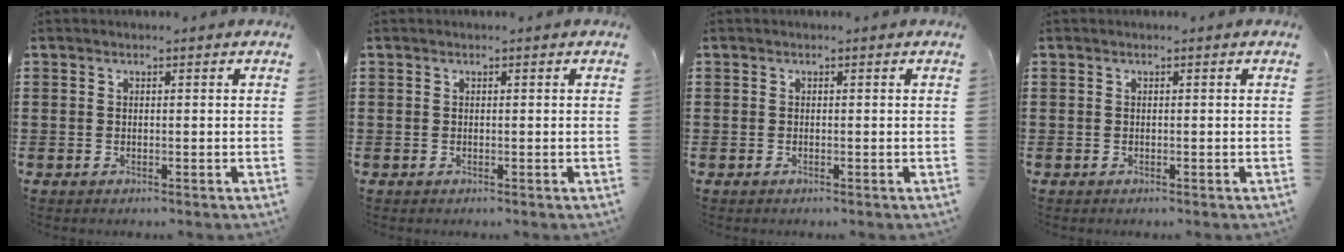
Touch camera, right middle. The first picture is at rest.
{"total": 0.0}
{"total": 0.0}
{"total": 0.0}